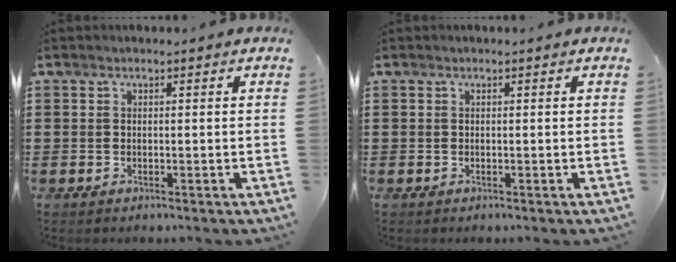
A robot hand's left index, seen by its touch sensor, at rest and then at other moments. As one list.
[{"total": 0.0}]